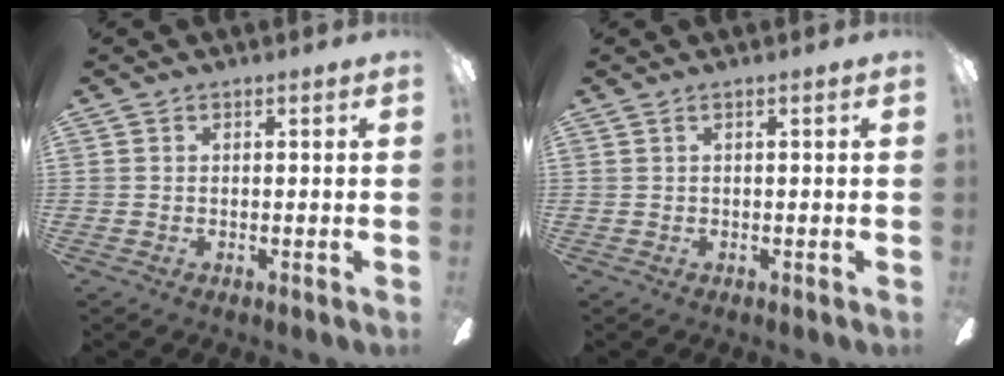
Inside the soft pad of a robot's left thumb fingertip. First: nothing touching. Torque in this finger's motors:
{"motor_torque": [-0.26, -0.05, -0.19, 0.09, 0.00]}